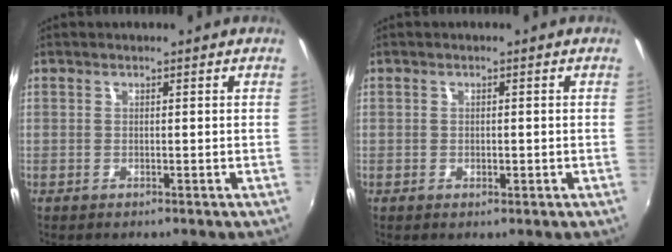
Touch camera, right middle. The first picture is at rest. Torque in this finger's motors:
{"motor_torque": [-0.58, 0.17, -0.07, -0.01]}